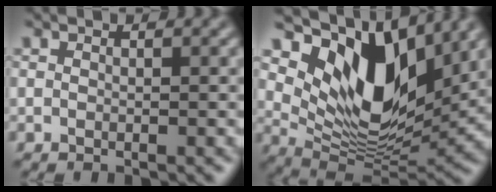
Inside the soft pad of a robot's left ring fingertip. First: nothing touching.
{"total": 11.2, "force": [5.3, 5.8, 8.0], "torque": [-0.137, -0.004, 0.098]}